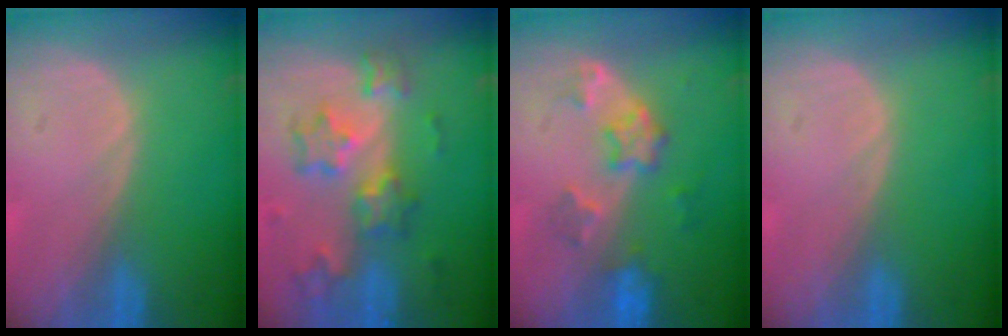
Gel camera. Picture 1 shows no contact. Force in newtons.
{"total": 8.6, "press": 7.5, "slide": 4.1}
{"total": 6.0, "press": 5.5, "slide": 2.6}
{"total": 0.0}